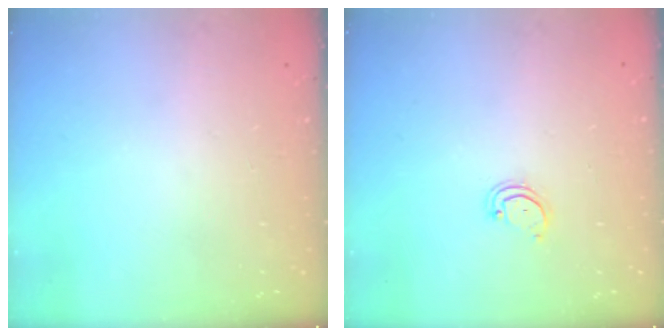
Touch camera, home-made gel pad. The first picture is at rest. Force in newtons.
{"total": 3.0, "press": 3.0, "slide": 0.2}